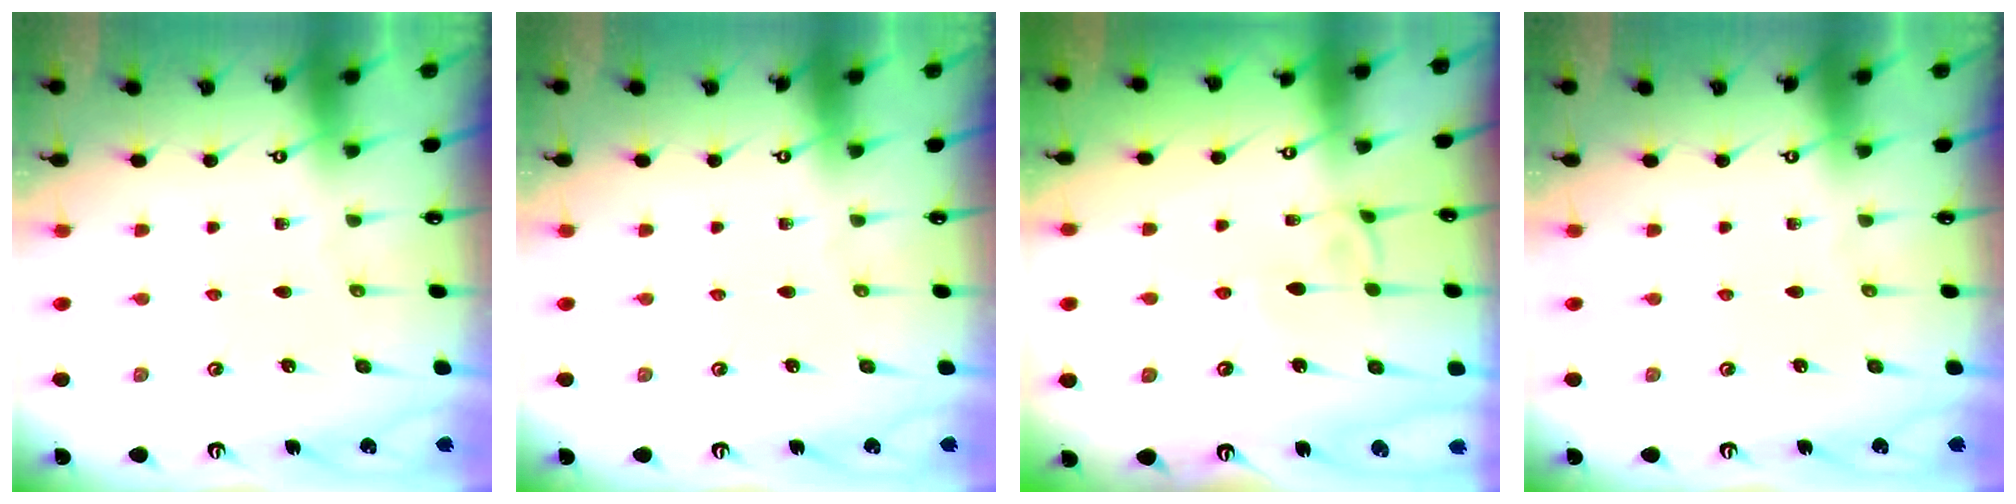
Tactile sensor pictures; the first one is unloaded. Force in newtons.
{"total": 0.0}
{"total": 2.8, "press": 2.8, "slide": 0.2}
{"total": 0.0}